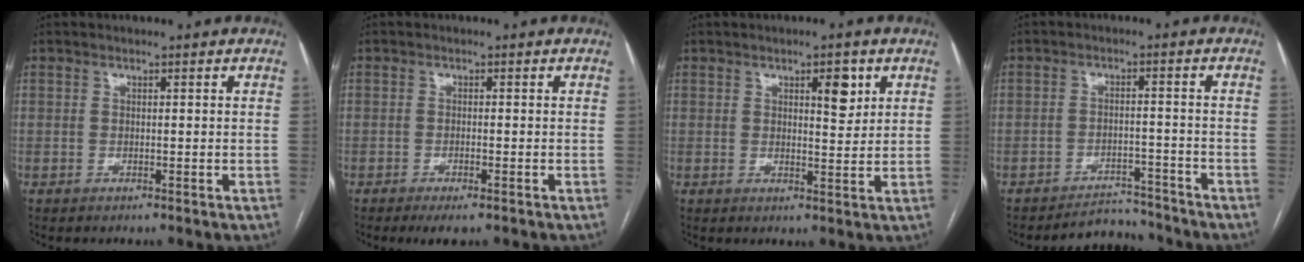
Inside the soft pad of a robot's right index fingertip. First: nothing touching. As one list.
[{"total": 2.8, "force": [-1.9, 0.6, 2.0], "torque": [-0.031, -0.005, -0.027]}, {"total": 4.2, "force": [2.0, 1.3, 3.5], "torque": [-0.048, -0.005, 0.029]}, {"total": 5.3, "force": [-5.1, 1.2, -0.7], "torque": [0.017, 0.016, -0.079]}]